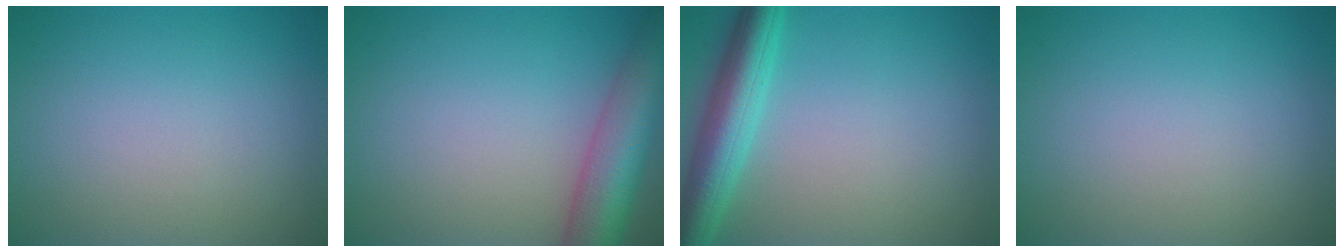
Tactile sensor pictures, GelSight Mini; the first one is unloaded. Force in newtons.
{"total": 7.8, "press": 7.8, "slide": 0.4}
{"total": 5.6, "press": 5.6, "slide": 0.3}
{"total": 0.0}